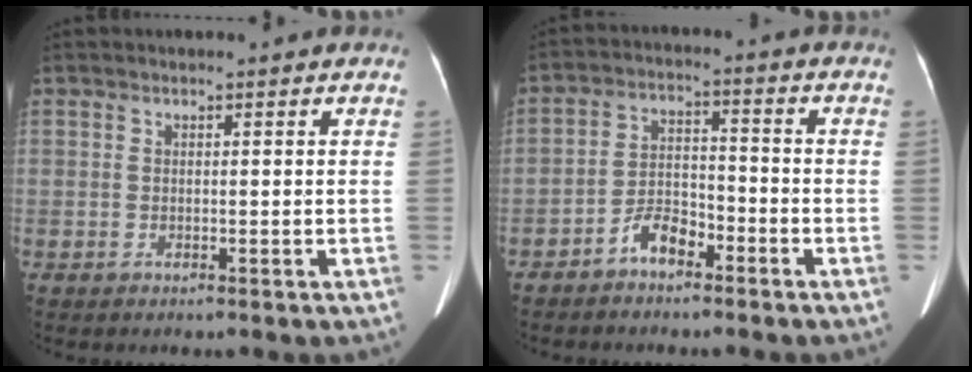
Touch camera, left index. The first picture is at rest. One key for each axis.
{"total": 5.1, "fx": -3.6, "fy": 2.2, "fz": 2.8, "tx": -0.059, "ty": 0.015, "tz": -0.067}